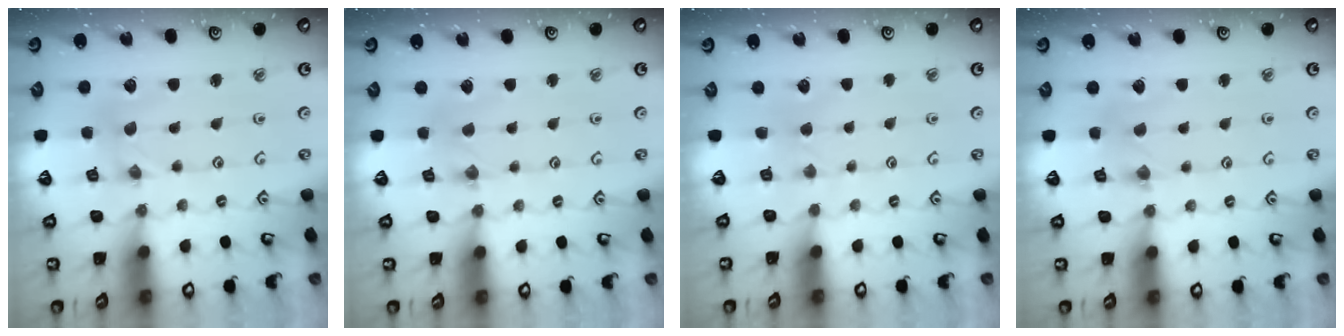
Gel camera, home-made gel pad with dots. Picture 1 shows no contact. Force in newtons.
{"total": 0.8, "press": 0.7, "slide": 0.2}
{"total": 2.0, "press": 1.9, "slide": 0.3}
{"total": 1.4, "press": 1.3, "slide": 0.3}